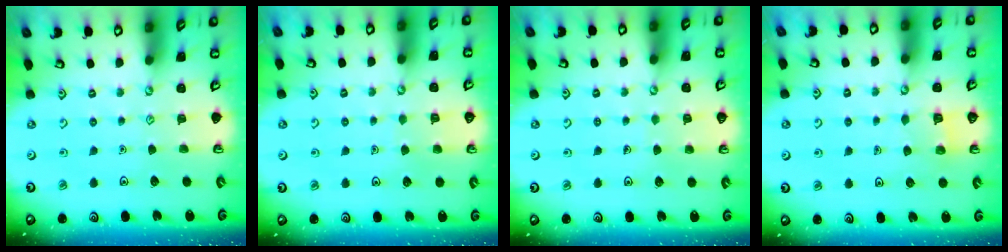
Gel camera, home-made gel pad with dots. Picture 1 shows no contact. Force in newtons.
{"total": 3.5, "press": 3.5, "slide": 0.2}
{"total": 3.8, "press": 3.8, "slide": 0.3}
{"total": 4.2, "press": 4.2, "slide": 0.4}